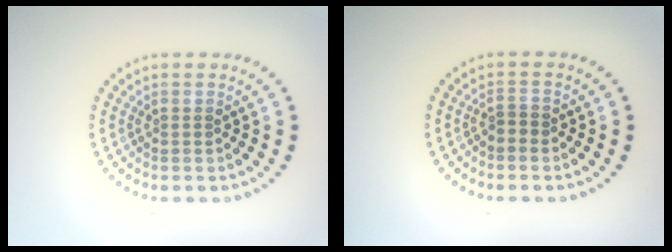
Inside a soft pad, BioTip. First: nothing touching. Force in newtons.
{"total": 0.6, "press": 0.4, "slide": 0.5}